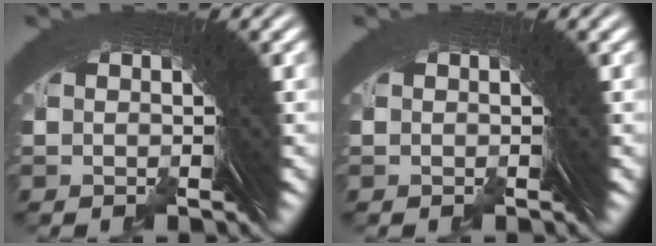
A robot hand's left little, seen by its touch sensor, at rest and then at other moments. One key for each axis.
{"total": 0.0}